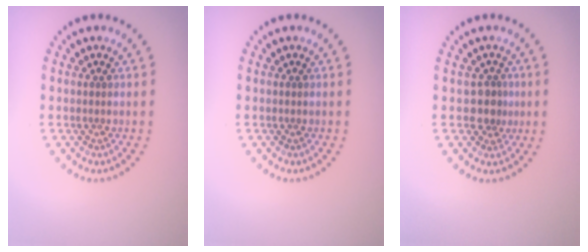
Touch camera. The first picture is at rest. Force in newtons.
{"total": 0.0}
{"total": 2.1, "press": 1.7, "slide": 1.3}